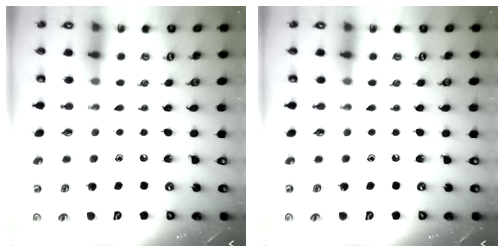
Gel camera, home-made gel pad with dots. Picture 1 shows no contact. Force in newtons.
{"total": 0.0}